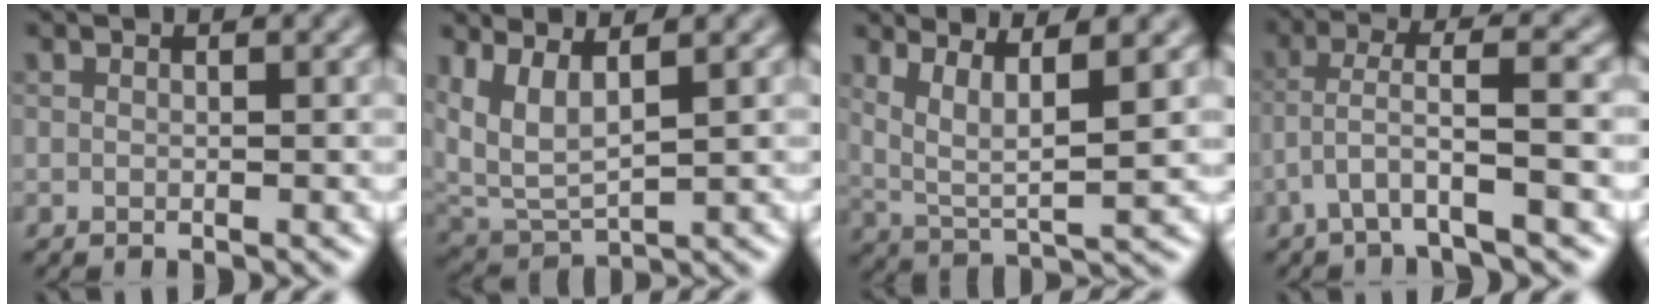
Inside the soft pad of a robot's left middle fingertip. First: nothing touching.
{"total": 4.8, "force": [2.3, 2.3, 3.5], "torque": [-0.098, -0.014, 0.047]}
{"total": 5.2, "force": [2.4, 1.6, 4.3], "torque": [-0.088, -0.014, 0.046]}
{"total": 4.5, "force": [-1.7, 0.6, 4.2], "torque": [-0.087, 0.004, -0.044]}